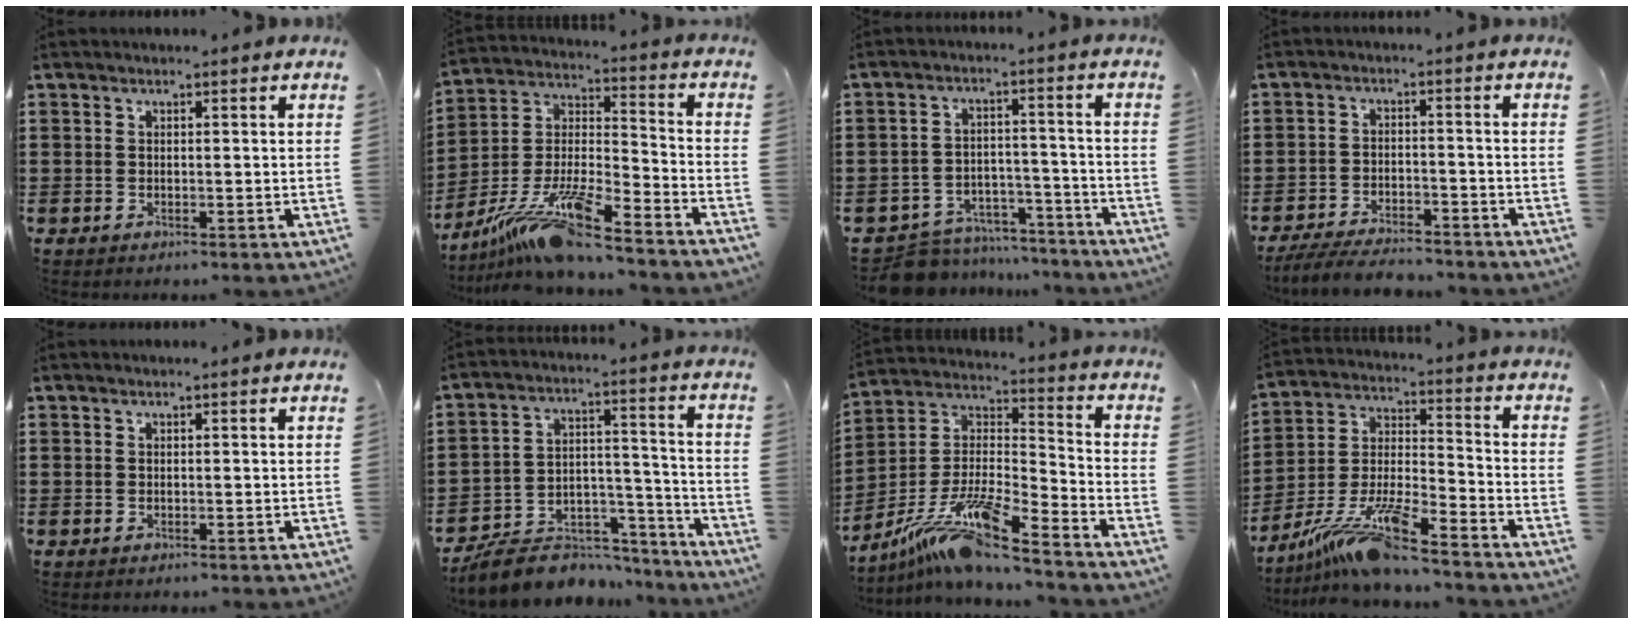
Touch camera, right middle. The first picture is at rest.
{"total": 14.9, "force": [-12.1, 1.0, 8.7], "torque": [-0.173, 0.015, -0.228]}
{"total": 6.8, "force": [-6.6, 1.4, 0.8], "torque": [-0.021, 0.017, -0.133]}
{"total": 5.3, "force": [-5.0, 0.6, 1.6], "torque": [-0.037, -0.002, -0.099]}
{"total": 0.0}
{"total": 8.1, "force": [-7.4, 2.8, 1.8], "torque": [-0.033, 0.023, -0.142]}
{"total": 13.4, "force": [-10.2, 0.9, 8.6], "torque": [-0.180, -0.001, -0.199]}
{"total": 12.7, "force": [-10.5, 0.8, 7.0], "torque": [-0.152, 0.004, -0.209]}